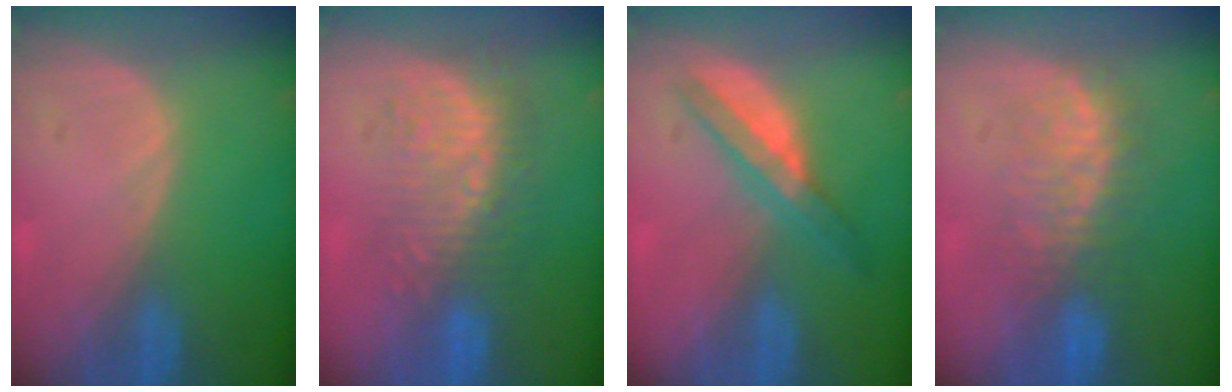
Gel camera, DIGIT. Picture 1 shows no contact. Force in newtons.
{"total": 9.2, "press": 8.5, "slide": 3.6}
{"total": 5.4, "press": 5.0, "slide": 1.8}
{"total": 7.8, "press": 7.5, "slide": 2.1}